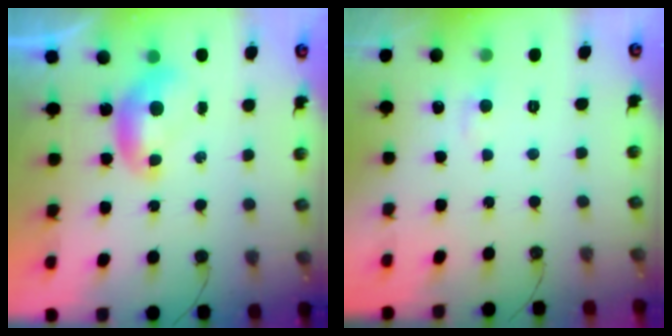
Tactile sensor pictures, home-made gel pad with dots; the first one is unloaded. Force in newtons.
{"total": 0.8, "press": 0.0, "slide": 0.8}